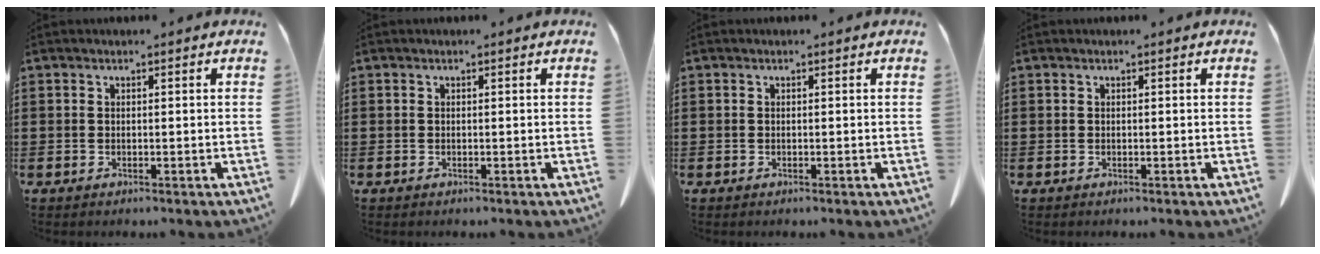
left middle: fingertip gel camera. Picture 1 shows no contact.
{"total": 0.0}
{"total": 0.0}
{"total": 0.0}